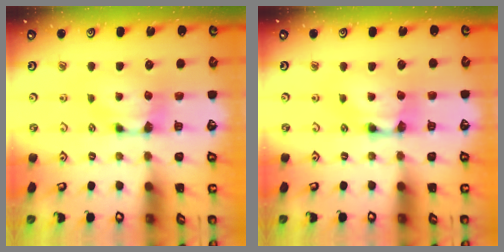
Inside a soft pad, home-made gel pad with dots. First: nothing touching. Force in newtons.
{"total": 2.5, "press": 2.5, "slide": 0.1}